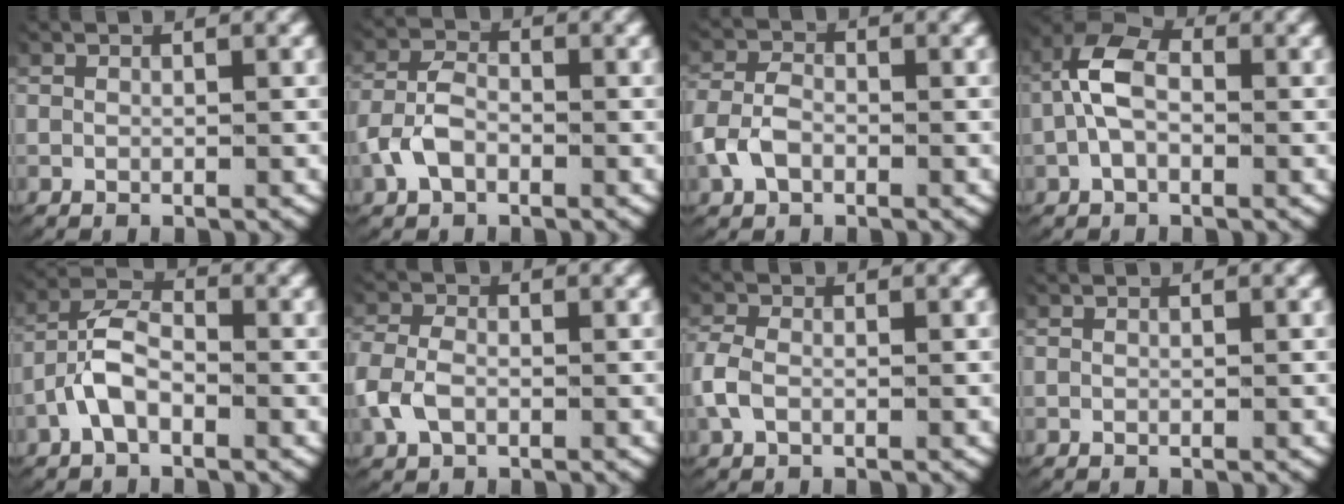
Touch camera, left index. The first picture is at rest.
{"total": 3.8, "force": [-1.4, 2.7, 2.2], "torque": [-0.055, -0.004, -0.024]}
{"total": 3.5, "force": [-1.2, 2.7, 1.9], "torque": [-0.053, -0.007, -0.017]}
{"total": 5.0, "force": [0.2, 3.2, 3.8], "torque": [-0.079, 0.006, -0.003]}
{"total": 4.6, "force": [-0.9, 3.1, 3.2], "torque": [-0.063, -0.001, -0.023]}
{"total": 3.2, "force": [-0.9, 2.5, 1.8], "torque": [-0.056, -0.010, -0.009]}
{"total": 2.2, "force": [-0.5, 1.6, 1.4], "torque": [-0.049, -0.003, -0.006]}
{"total": 0.0}